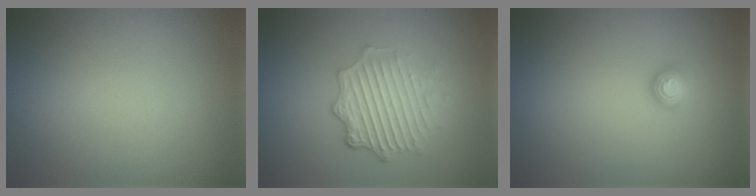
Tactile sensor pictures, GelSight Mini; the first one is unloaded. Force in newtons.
{"total": 4.9, "press": 3.5, "slide": 3.3}
{"total": 1.1, "press": 1.0, "slide": 0.3}